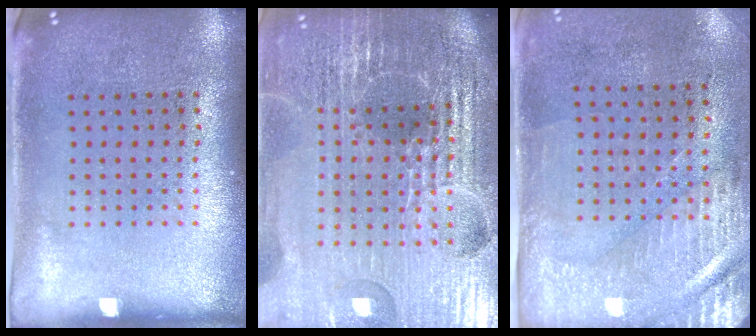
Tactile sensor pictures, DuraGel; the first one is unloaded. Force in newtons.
{"total": 6.8, "press": 5.9, "slide": 3.3}
{"total": 3.0, "press": 2.5, "slide": 1.6}